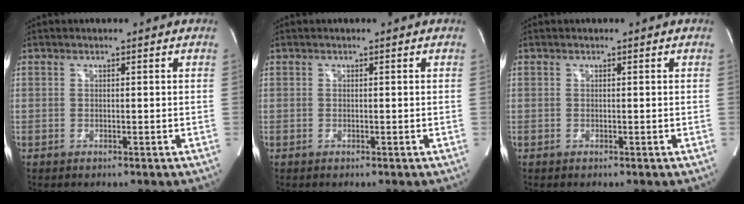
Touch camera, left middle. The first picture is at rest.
{"total": 0.0}
{"total": 0.0}